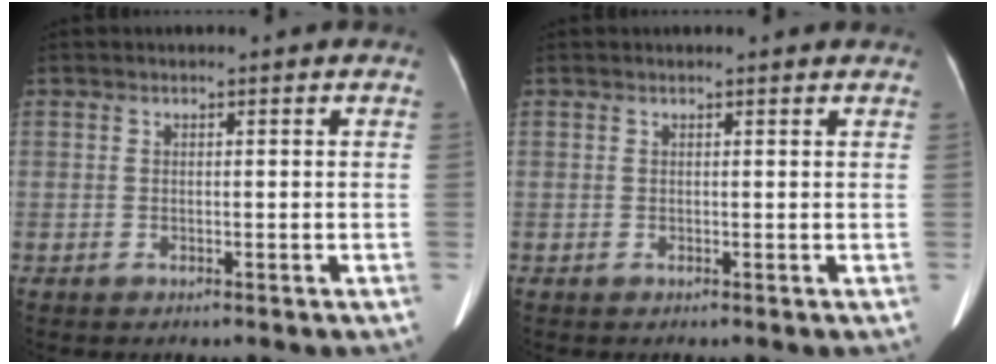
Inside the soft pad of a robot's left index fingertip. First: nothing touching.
{"total": 2.1, "force": [2.0, 0.4, 0.5], "torque": [-0.012, 0.013, 0.018]}